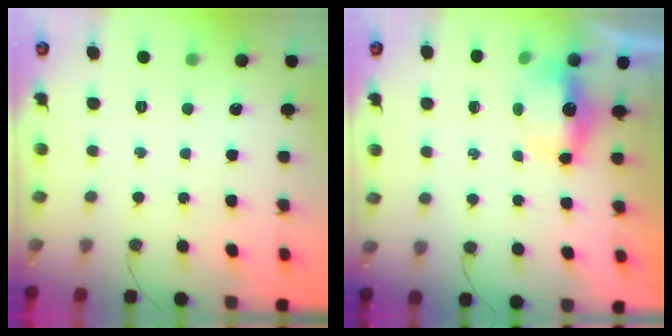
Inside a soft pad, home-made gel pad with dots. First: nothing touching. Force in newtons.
{"total": 10.4, "press": 7.4, "slide": 7.4}